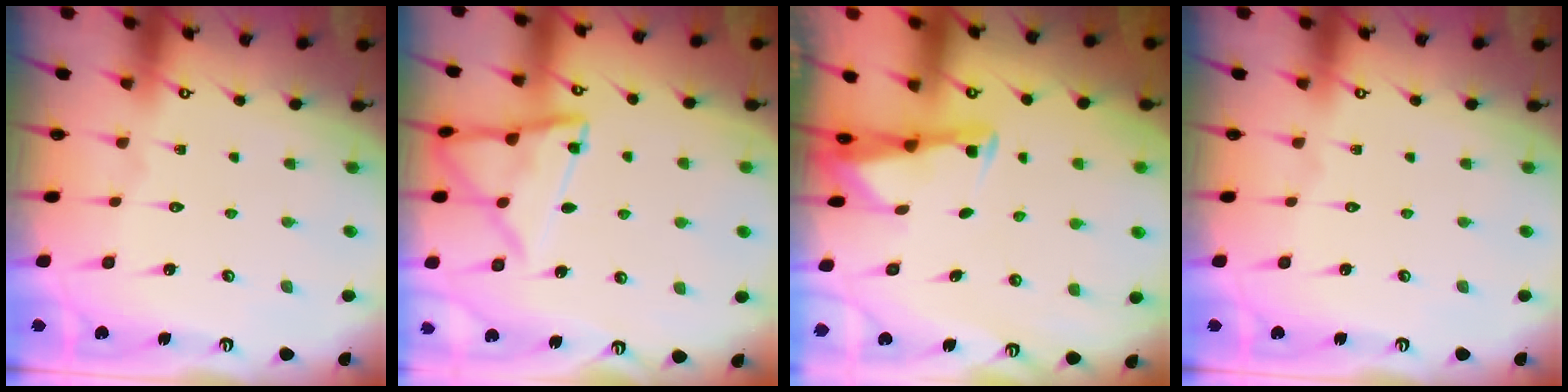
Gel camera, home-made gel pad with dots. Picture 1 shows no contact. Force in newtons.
{"total": 13.1, "press": 13.1, "slide": 1.4}
{"total": 2.6, "press": 2.6, "slide": 0.3}
{"total": 0.0}